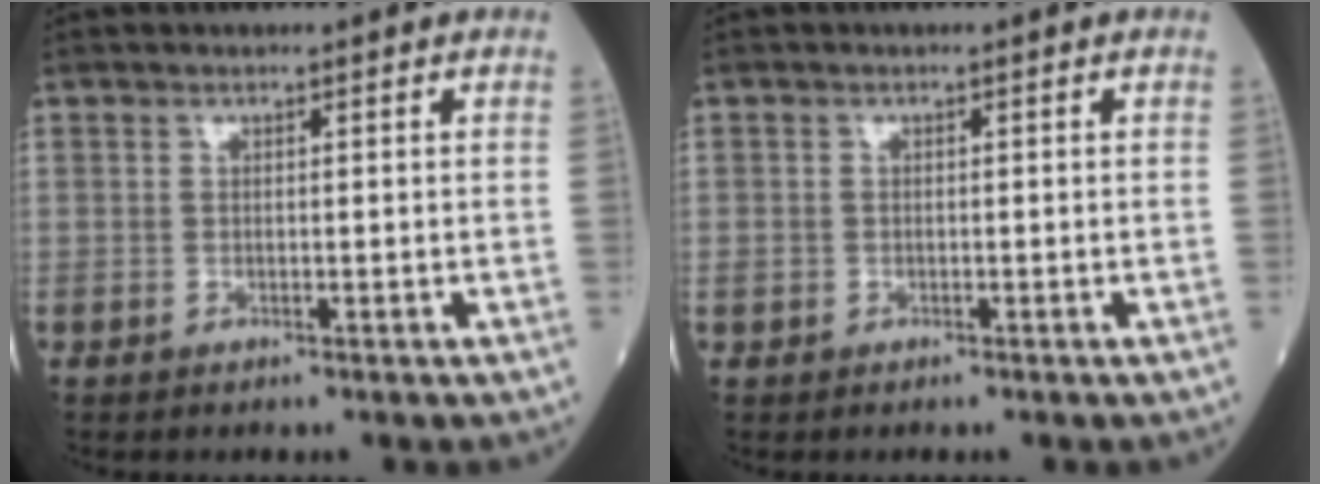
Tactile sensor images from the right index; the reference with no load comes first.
{"total": 0.7, "force": [-0.2, 0.6, 0.1], "torque": [-0.001, 0.003, -0.002]}